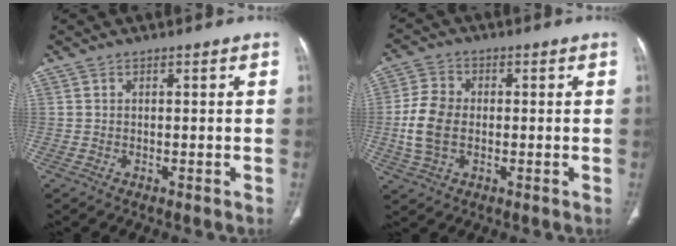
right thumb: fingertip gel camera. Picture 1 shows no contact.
{"total": 8.3, "force": [-0.8, 5.7, 5.9], "torque": [-0.126, 0.009, -0.018]}